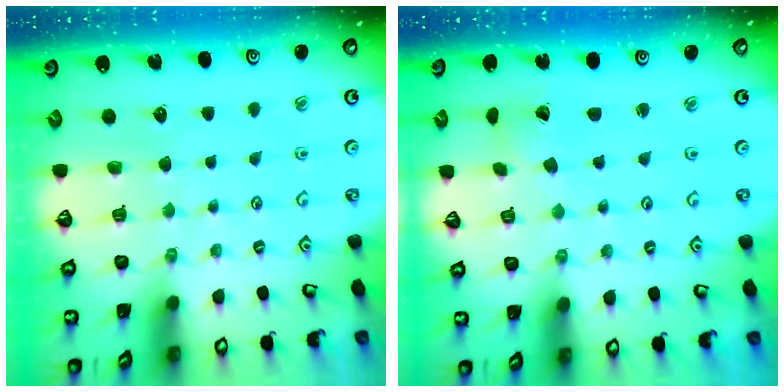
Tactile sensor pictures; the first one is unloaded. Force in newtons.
{"total": 1.7, "press": 1.7, "slide": 0.1}